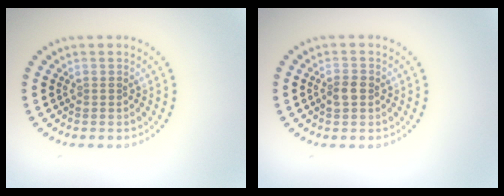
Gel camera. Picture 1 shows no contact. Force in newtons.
{"total": 1.6, "press": 1.6, "slide": 0.3}